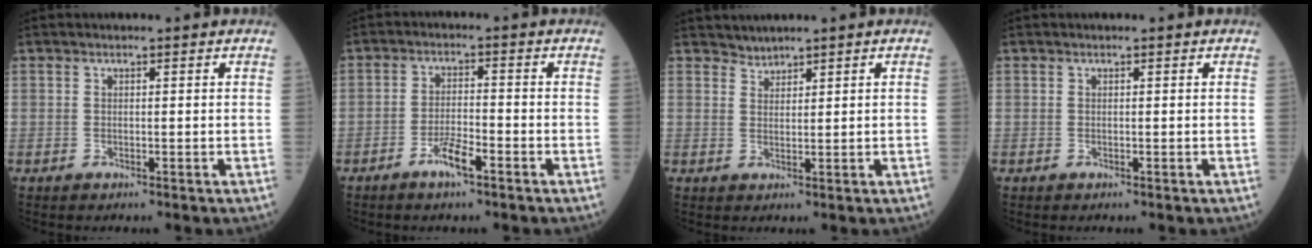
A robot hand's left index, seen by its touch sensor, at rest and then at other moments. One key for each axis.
{"total": 4.2, "fx": -2.6, "fy": 0.7, "fz": 3.2, "tx": -0.066, "ty": -0.001, "tz": -0.049}
{"total": 1.5, "fx": 1.5, "fy": 0.0, "fz": -0.4, "tx": 0.004, "ty": 0.003, "tz": 0.031}
{"total": 0.0}